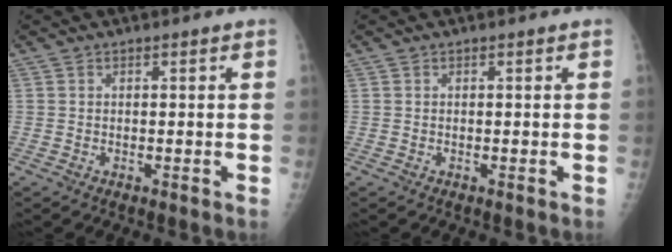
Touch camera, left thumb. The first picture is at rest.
{"total": 0.0}